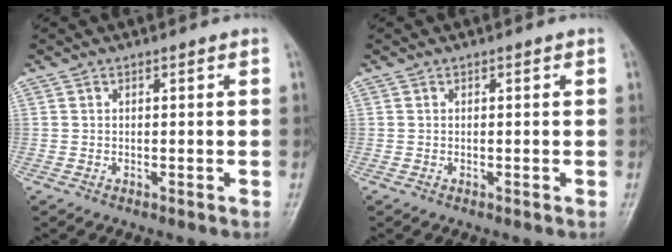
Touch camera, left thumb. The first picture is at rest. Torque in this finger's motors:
{"motor_torque": [0.01, -0.01, -0.10, -0.18, 0.00]}